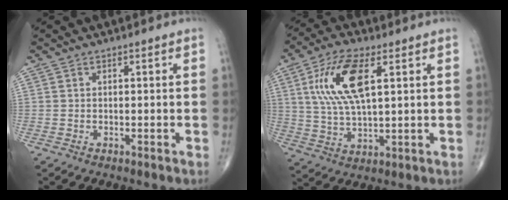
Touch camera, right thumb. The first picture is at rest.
{"total": 13.1, "force": [4.2, 5.2, 11.3], "torque": [-0.228, -0.004, 0.081]}